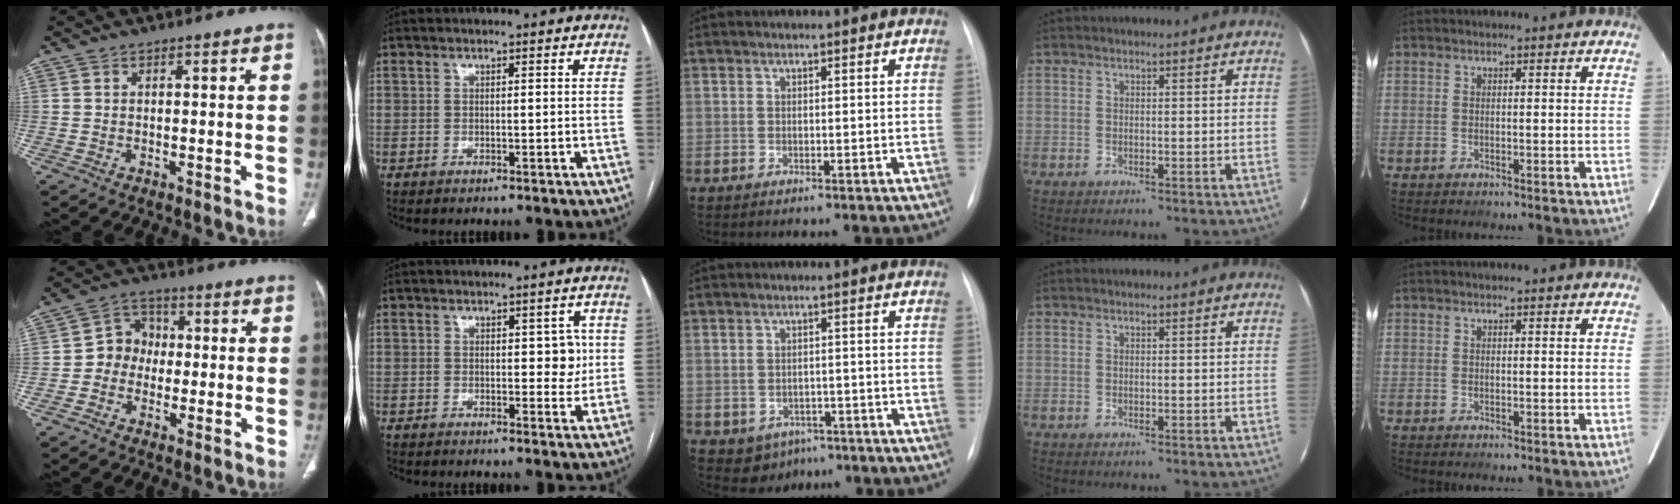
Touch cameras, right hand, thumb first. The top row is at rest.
{"thumb": {"total": 6.4, "force": [-0.9, 5.8, 2.7], "torque": [-0.015, 0.024, -0.032]}, "index": {"total": 3.7, "force": [0.6, 2.0, 3.0], "torque": [-0.027, 0.004, 0.010]}, "middle": {"total": 4.7, "force": [-2.6, 3.8, 1.3], "torque": [-0.015, 0.008, -0.025]}}